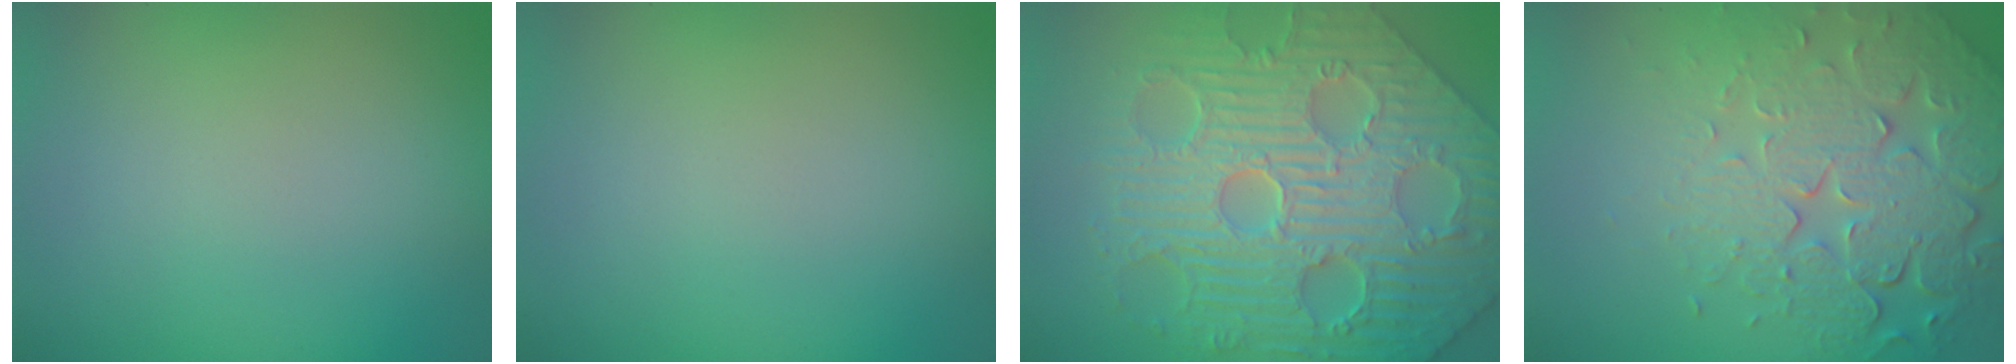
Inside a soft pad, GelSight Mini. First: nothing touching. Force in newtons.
{"total": 0.0}
{"total": 9.6, "press": 7.6, "slide": 5.8}
{"total": 7.6, "press": 5.5, "slide": 5.3}